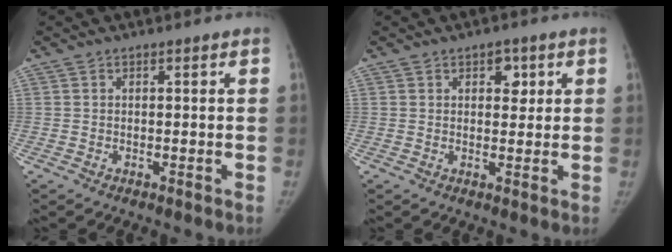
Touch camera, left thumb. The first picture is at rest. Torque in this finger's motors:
{"motor_torque": [0.56, 0.07, 0.36, -0.53, 0.06]}